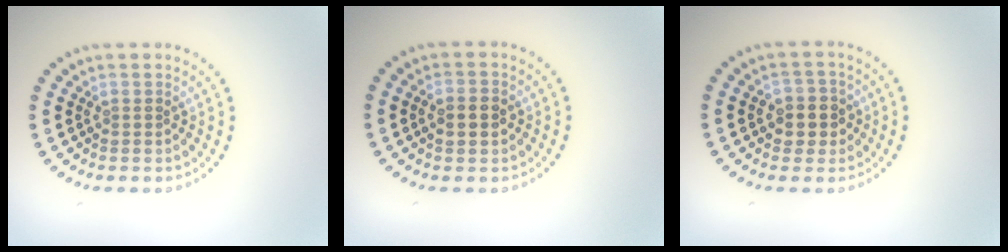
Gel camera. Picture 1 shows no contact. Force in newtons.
{"total": 2.7, "press": 2.7, "slide": 0.2}
{"total": 2.8, "press": 2.7, "slide": 0.9}